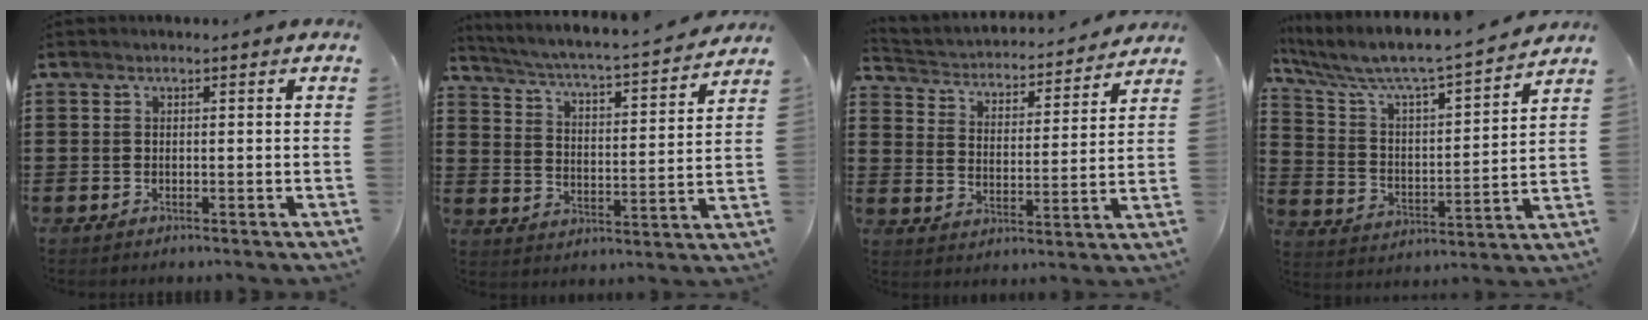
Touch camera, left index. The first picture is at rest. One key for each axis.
{"total": 3.5, "fx": 3.2, "fy": -0.4, "fz": 1.4, "tx": -0.048, "ty": -0.035, "tz": 0.043}
{"total": 2.7, "fx": 2.7, "fy": 0.5, "fz": 0.0, "tx": -0.021, "ty": -0.030, "tz": 0.036}
{"total": 6.4, "fx": 5.7, "fy": 0.7, "fz": 2.8, "tx": -0.084, "ty": -0.045, "tz": 0.088}